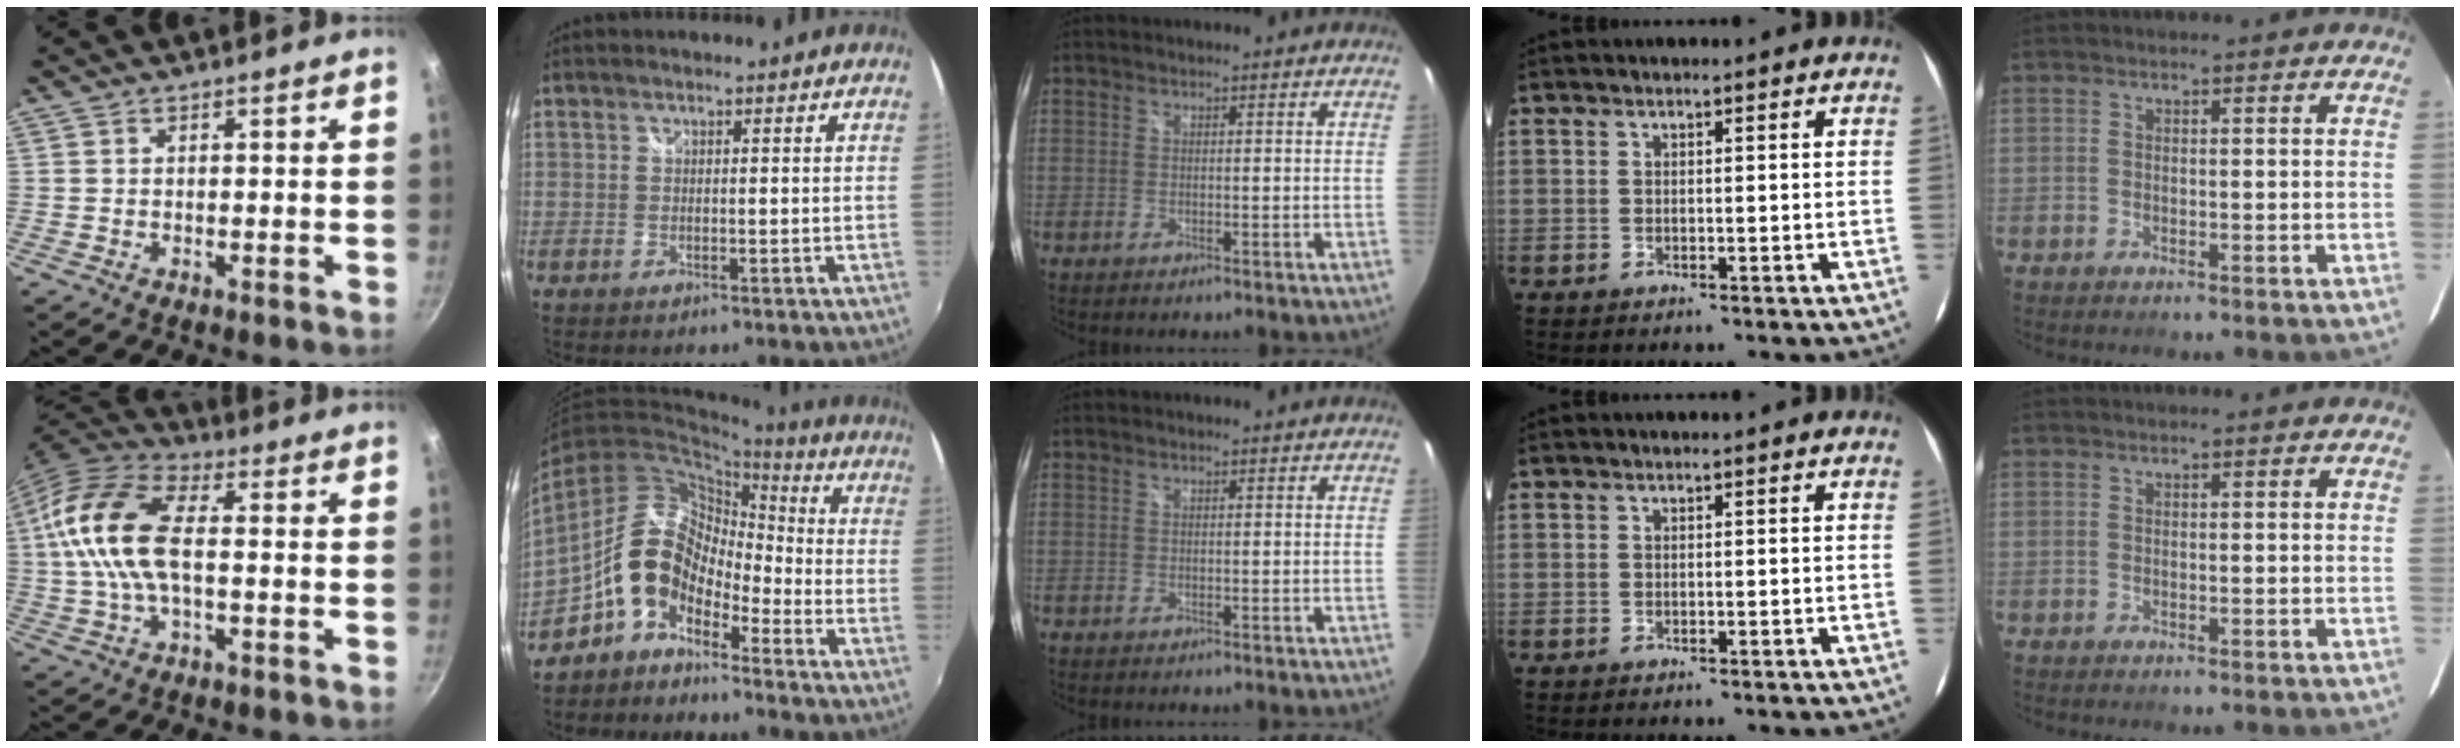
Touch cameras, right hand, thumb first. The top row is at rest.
{"thumb": {"total": 16.0, "force": [0.6, 8.3, 13.7], "torque": [-0.265, 0.031, -0.006]}, "index": {"total": 10.7, "force": [-6.6, 6.2, 5.7], "torque": [-0.103, 0.033, -0.135]}}